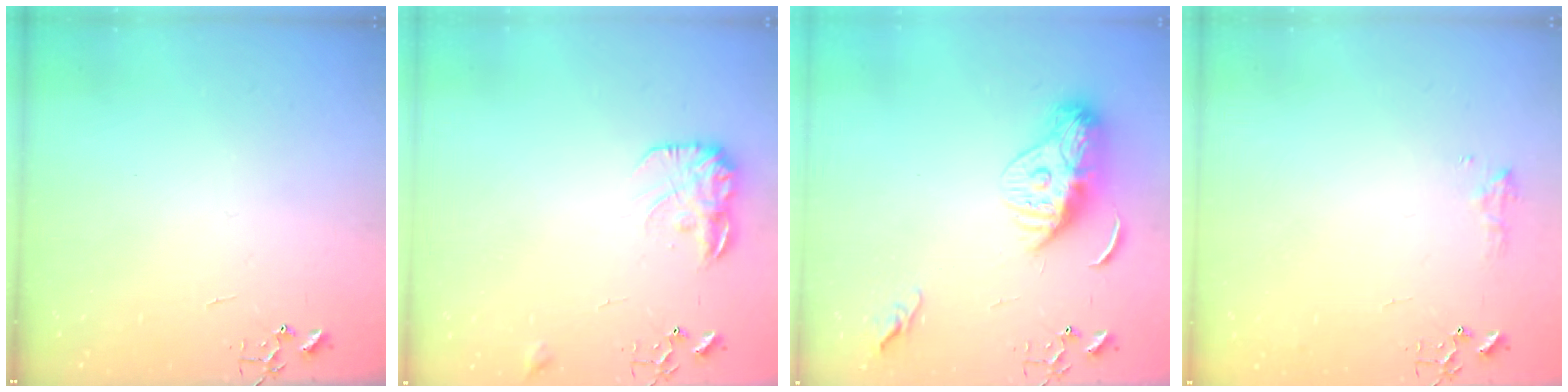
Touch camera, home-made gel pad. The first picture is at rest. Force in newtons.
{"total": 11.7, "press": 11.7, "slide": 0.4}
{"total": 11.6, "press": 11.6, "slide": 0.9}
{"total": 7.6, "press": 7.6, "slide": 0.8}